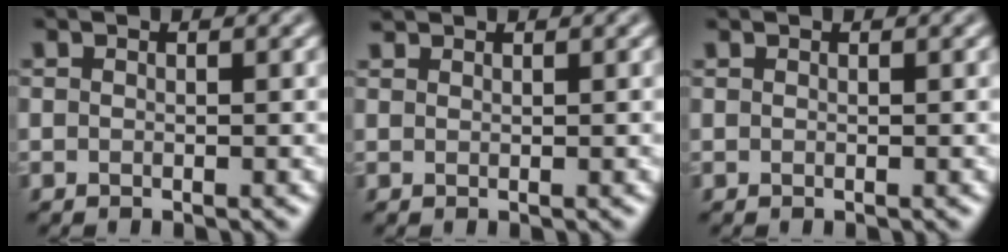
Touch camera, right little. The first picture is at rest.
{"total": 0.7, "force": [0.7, 0.1, 0.0], "torque": [0.000, 0.003, 0.013]}
{"total": 0.0}